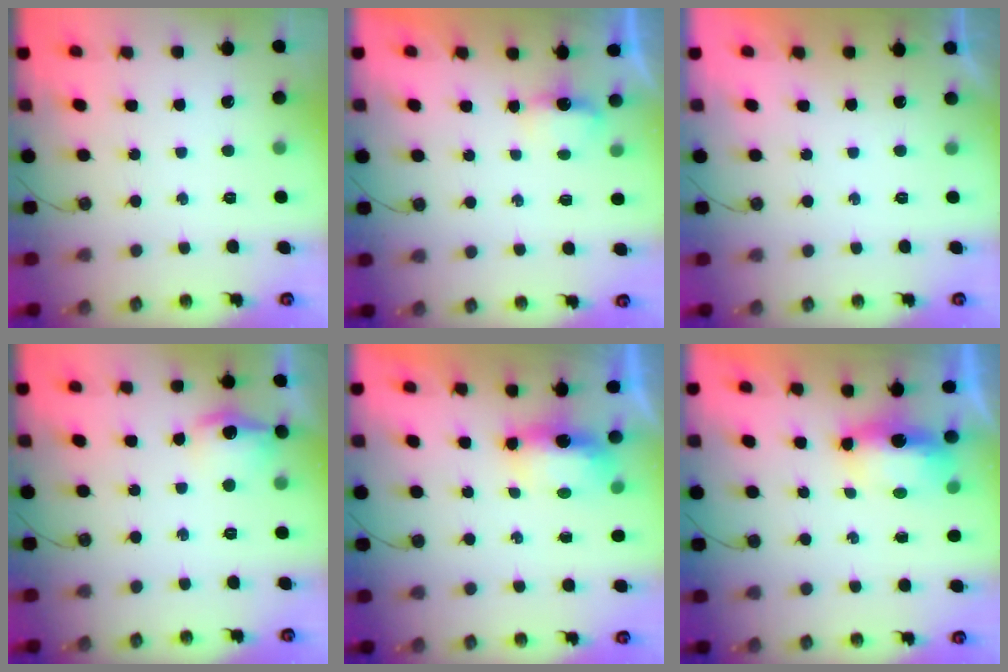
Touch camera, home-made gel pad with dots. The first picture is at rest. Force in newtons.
{"total": 3.4, "press": 3.3, "slide": 0.6}
{"total": 0.0}
{"total": 11.1, "press": 11.0, "slide": 0.9}
{"total": 8.2, "press": 6.6, "slide": 4.9}
{"total": 14.7, "press": 7.8, "slide": 12.5}